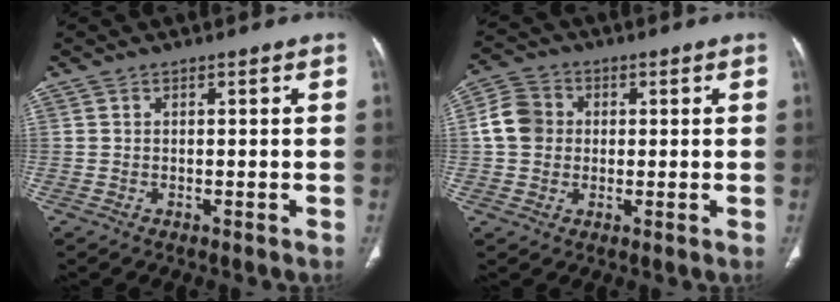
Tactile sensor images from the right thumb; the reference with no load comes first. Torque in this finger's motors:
{"motor_torque": [0.71, 1.23, 0.48, -0.59, 0.21]}